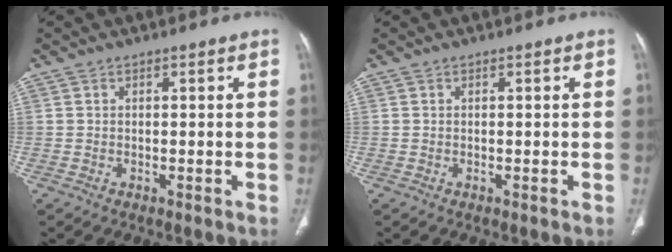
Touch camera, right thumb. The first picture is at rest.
{"total": 0.0}